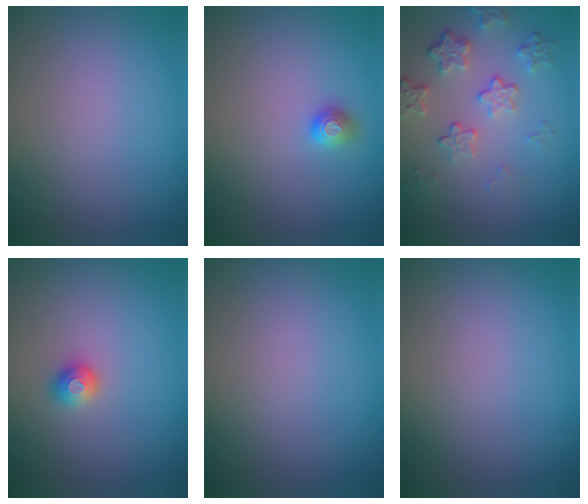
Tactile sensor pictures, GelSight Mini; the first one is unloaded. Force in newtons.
{"total": 1.1, "press": 1.1, "slide": 0.4}
{"total": 4.0, "press": 3.0, "slide": 2.6}
{"total": 1.2, "press": 1.1, "slide": 0.3}
{"total": 0.0}
{"total": 0.0}